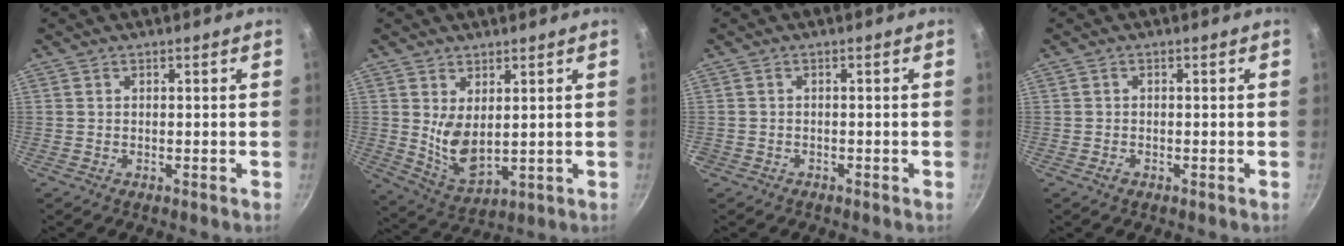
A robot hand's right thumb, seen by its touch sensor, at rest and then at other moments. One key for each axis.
{"total": 7.9, "fx": 1.8, "fy": 4.2, "fz": 6.4, "tx": -0.104, "ty": -0.032, "tz": 0.050}
{"total": 1.1, "fx": -0.8, "fy": 0.8, "fz": 0.0, "tx": -0.005, "ty": 0.015, "tz": -0.011}
{"total": 1.0, "fx": -0.6, "fy": 0.7, "fz": 0.5, "tx": -0.009, "ty": 0.002, "tz": -0.013}